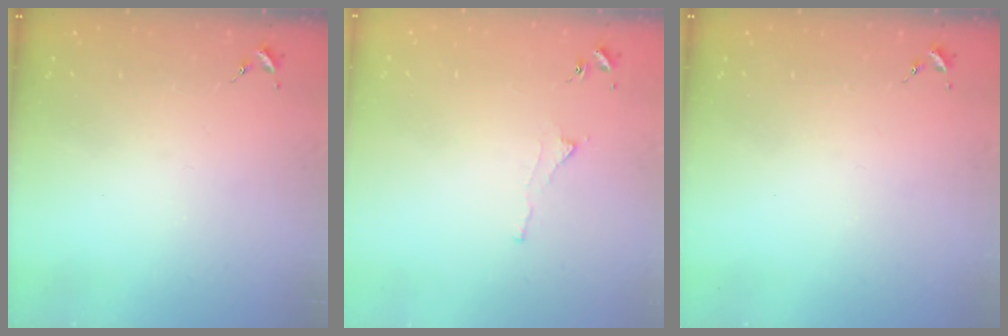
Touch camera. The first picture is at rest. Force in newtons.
{"total": 3.3, "press": 3.3, "slide": 0.5}
{"total": 0.0}